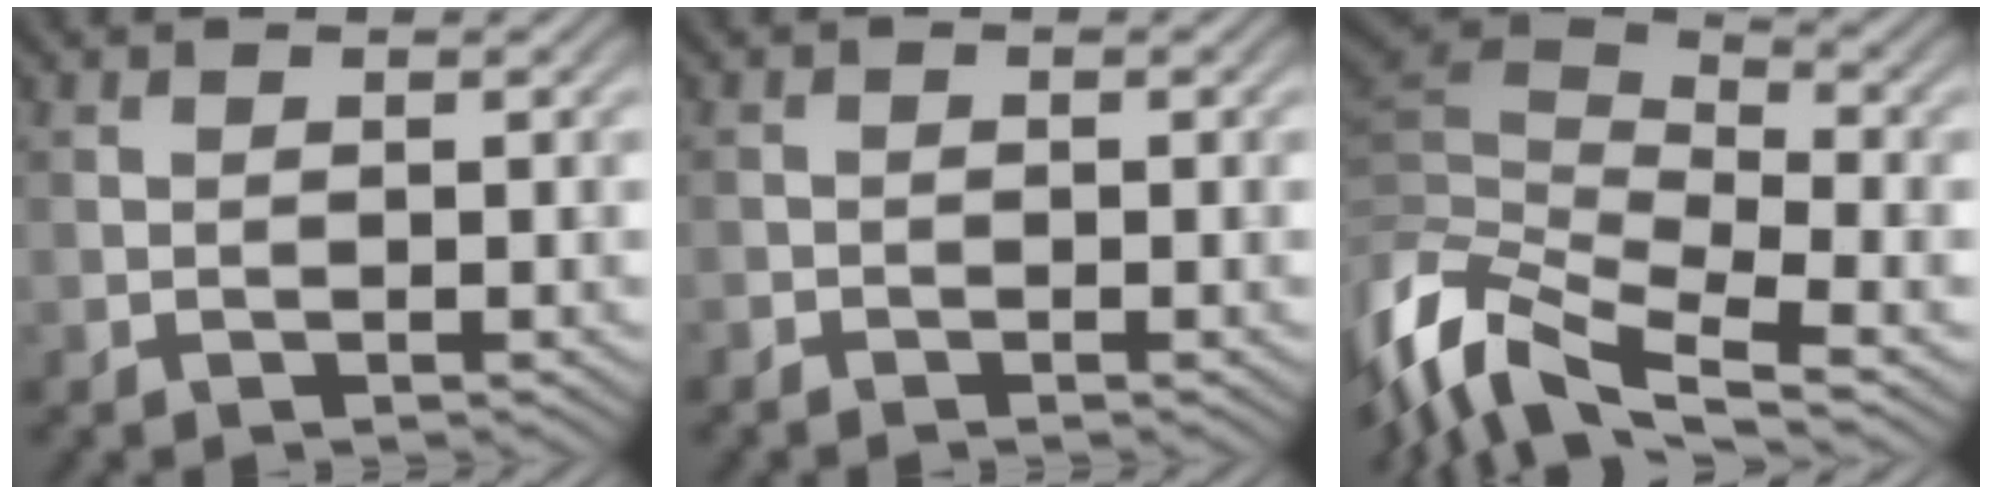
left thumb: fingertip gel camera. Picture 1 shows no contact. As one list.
[{"total": 0.9, "force": [-0.8, 0.5, 0.1], "torque": [-0.003, -0.002, -0.018]}, {"total": 12.9, "force": [-5.4, 5.6, 10.3], "torque": [-0.260, -0.004, -0.105]}]